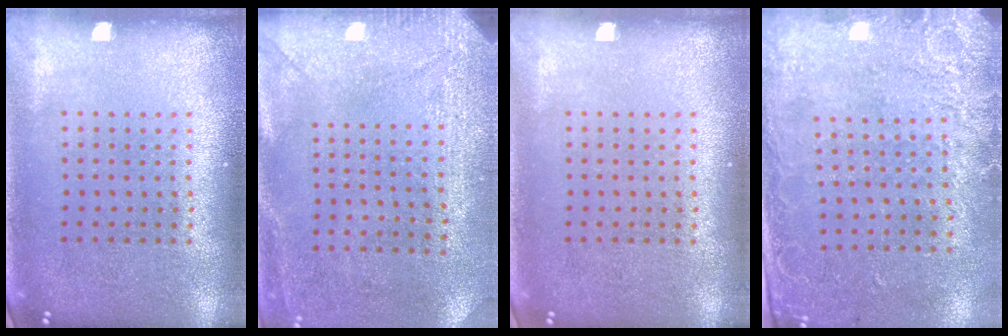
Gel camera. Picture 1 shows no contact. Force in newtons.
{"total": 2.9, "press": 2.3, "slide": 1.8}
{"total": 0.0}
{"total": 2.7, "press": 2.0, "slide": 1.8}